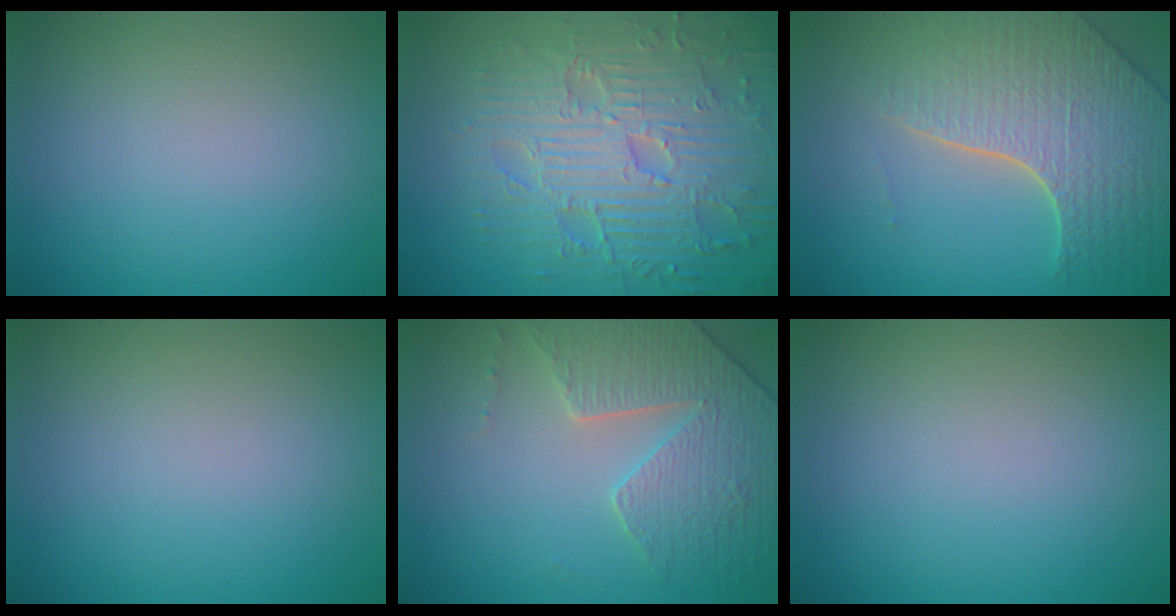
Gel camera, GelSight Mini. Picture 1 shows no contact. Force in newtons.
{"total": 9.6, "press": 6.9, "slide": 6.7}
{"total": 7.0, "press": 5.6, "slide": 4.2}
{"total": 0.0}
{"total": 4.2, "press": 4.1, "slide": 1.0}
{"total": 0.0}